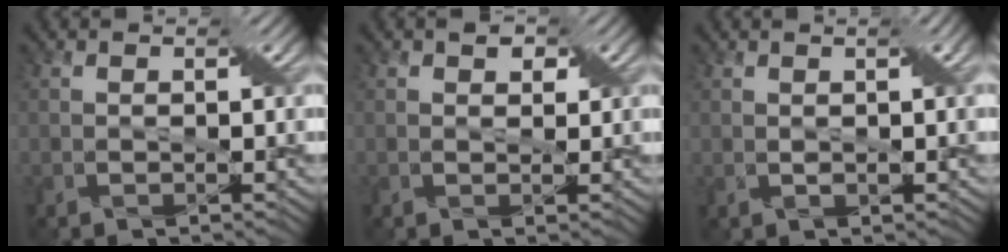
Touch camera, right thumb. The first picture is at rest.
{"total": 2.0, "force": [1.1, 1.2, 1.0], "torque": [-0.015, -0.001, 0.019]}
{"total": 2.6, "force": [0.8, 0.5, 2.4], "torque": [-0.045, 0.008, 0.016]}